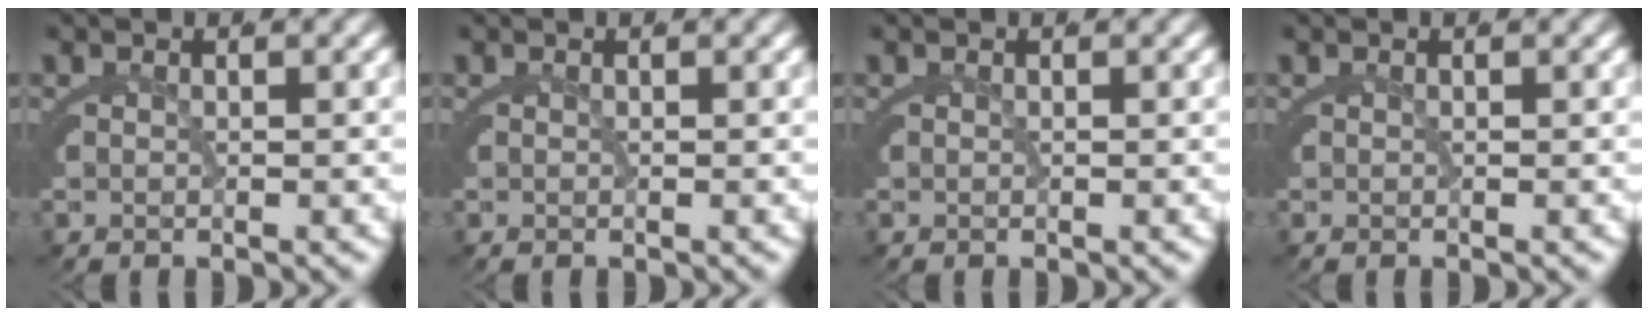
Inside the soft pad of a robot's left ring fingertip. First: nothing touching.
{"total": 0.0}
{"total": 0.0}
{"total": 0.0}